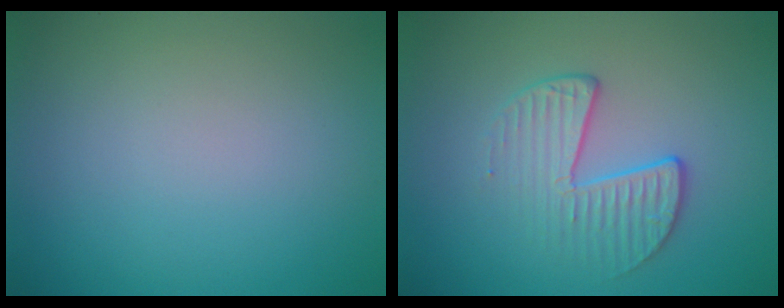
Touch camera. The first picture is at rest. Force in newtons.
{"total": 2.8, "press": 2.0, "slide": 1.9}